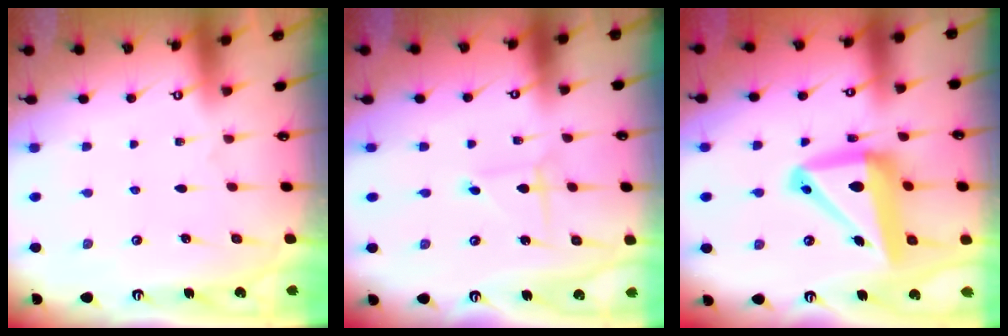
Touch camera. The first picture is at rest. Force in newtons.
{"total": 1.3, "press": 1.3, "slide": 0.1}
{"total": 16.7, "press": 16.5, "slide": 2.5}